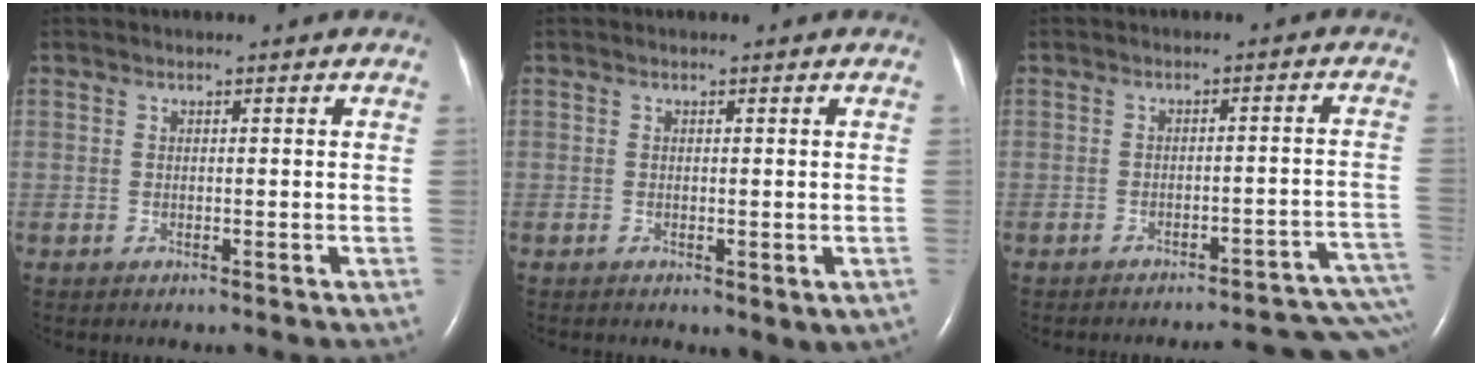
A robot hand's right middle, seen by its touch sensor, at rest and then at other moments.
{"total": 2.4, "force": [-0.7, 1.2, 1.9], "torque": [-0.025, -0.005, -0.002]}
{"total": 17.3, "force": [-16.3, 1.7, 5.4], "torque": [0.001, 0.023, -0.180]}